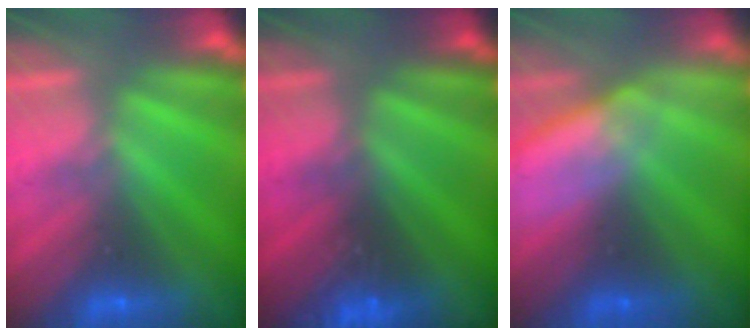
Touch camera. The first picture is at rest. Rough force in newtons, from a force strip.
{"total": 2.9}
{"total": 3.2}